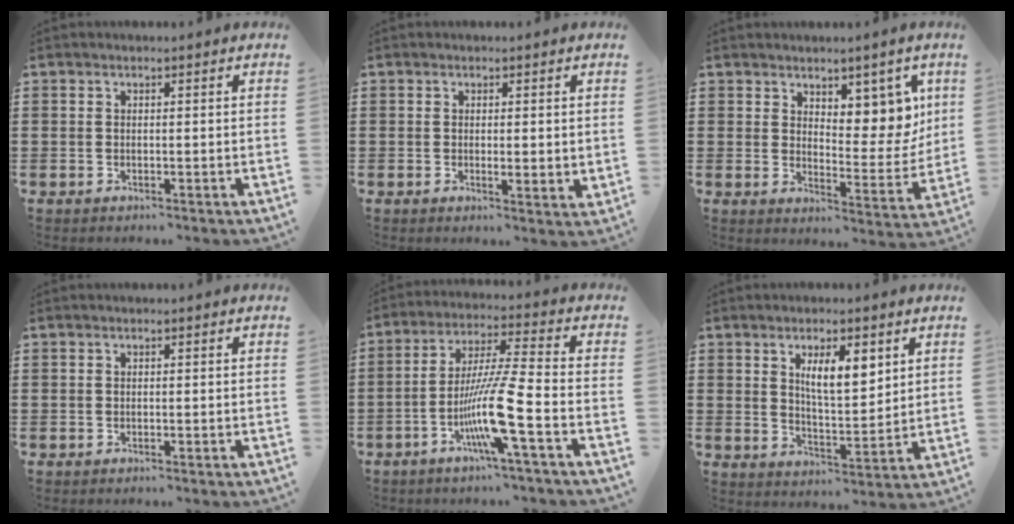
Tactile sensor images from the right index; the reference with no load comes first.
{"total": 1.5, "force": [0.2, 0.3, 1.5], "torque": [-0.028, 0.000, 0.002]}
{"total": 7.0, "force": [4.8, 4.0, 3.0], "torque": [-0.048, -0.030, 0.084]}
{"total": 0.0}
{"total": 11.1, "force": [-4.6, 0.0, 10.2], "torque": [-0.211, -0.015, -0.094]}
{"total": 6.5, "force": [2.9, 2.2, 5.4], "torque": [-0.097, -0.001, 0.046]}